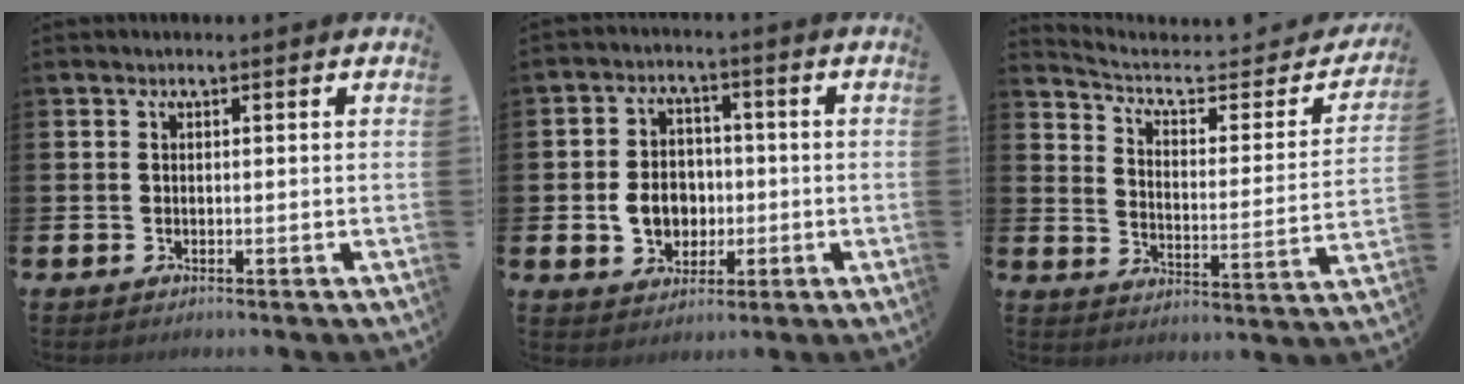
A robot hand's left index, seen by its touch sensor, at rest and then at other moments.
{"total": 6.2, "force": [-0.6, 5.3, 3.2], "torque": [-0.052, 0.009, -0.016]}
{"total": 5.7, "force": [4.8, 2.1, 2.2], "torque": [-0.068, -0.038, 0.075]}